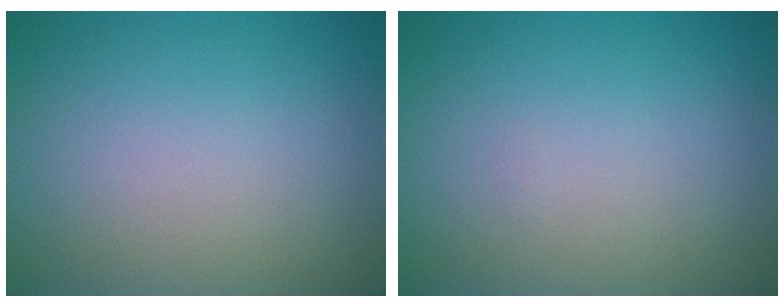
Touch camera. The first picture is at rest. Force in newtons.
{"total": 0.0}